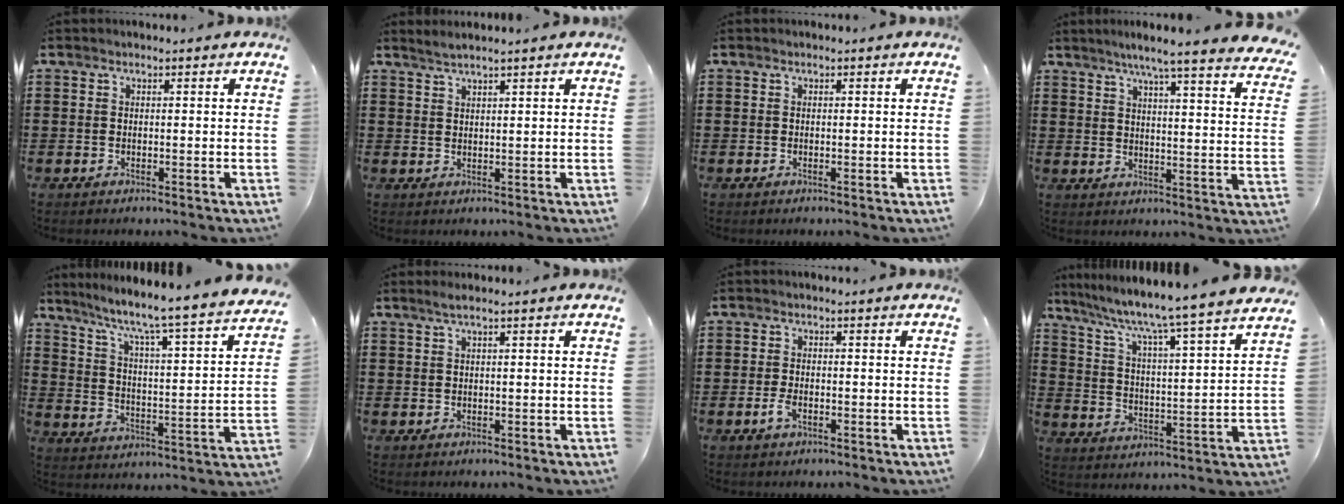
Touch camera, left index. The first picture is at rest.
{"total": 1.7, "force": [1.5, -0.4, 0.5], "torque": [-0.011, 0.001, 0.029]}
{"total": 0.0}
{"total": 5.9, "force": [4.8, -1.0, 3.3], "torque": [-0.082, -0.035, 0.075]}
{"total": 5.5, "force": [4.5, -0.6, 3.0], "torque": [-0.081, -0.052, 0.061]}
{"total": 1.4, "force": [0.7, -0.2, 1.2], "torque": [-0.022, -0.001, 0.012]}
{"total": 2.2, "force": [-0.9, 0.9, 1.8], "torque": [-0.049, -0.005, -0.021]}
{"total": 6.3, "force": [5.4, -0.9, 3.1], "torque": [-0.084, -0.054, 0.078]}